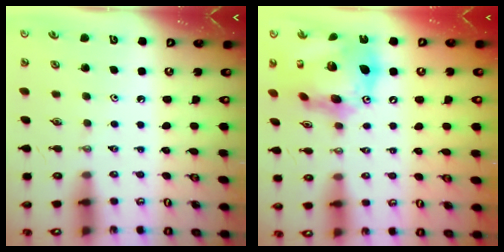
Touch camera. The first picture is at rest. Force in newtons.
{"total": 22.0, "press": 21.8, "slide": 2.5}